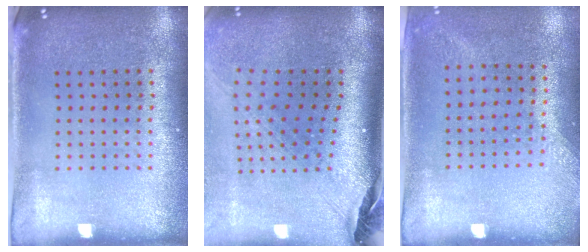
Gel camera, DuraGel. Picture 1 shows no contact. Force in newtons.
{"total": 2.7, "press": 2.0, "slide": 1.8}
{"total": 1.3, "press": 1.0, "slide": 0.8}